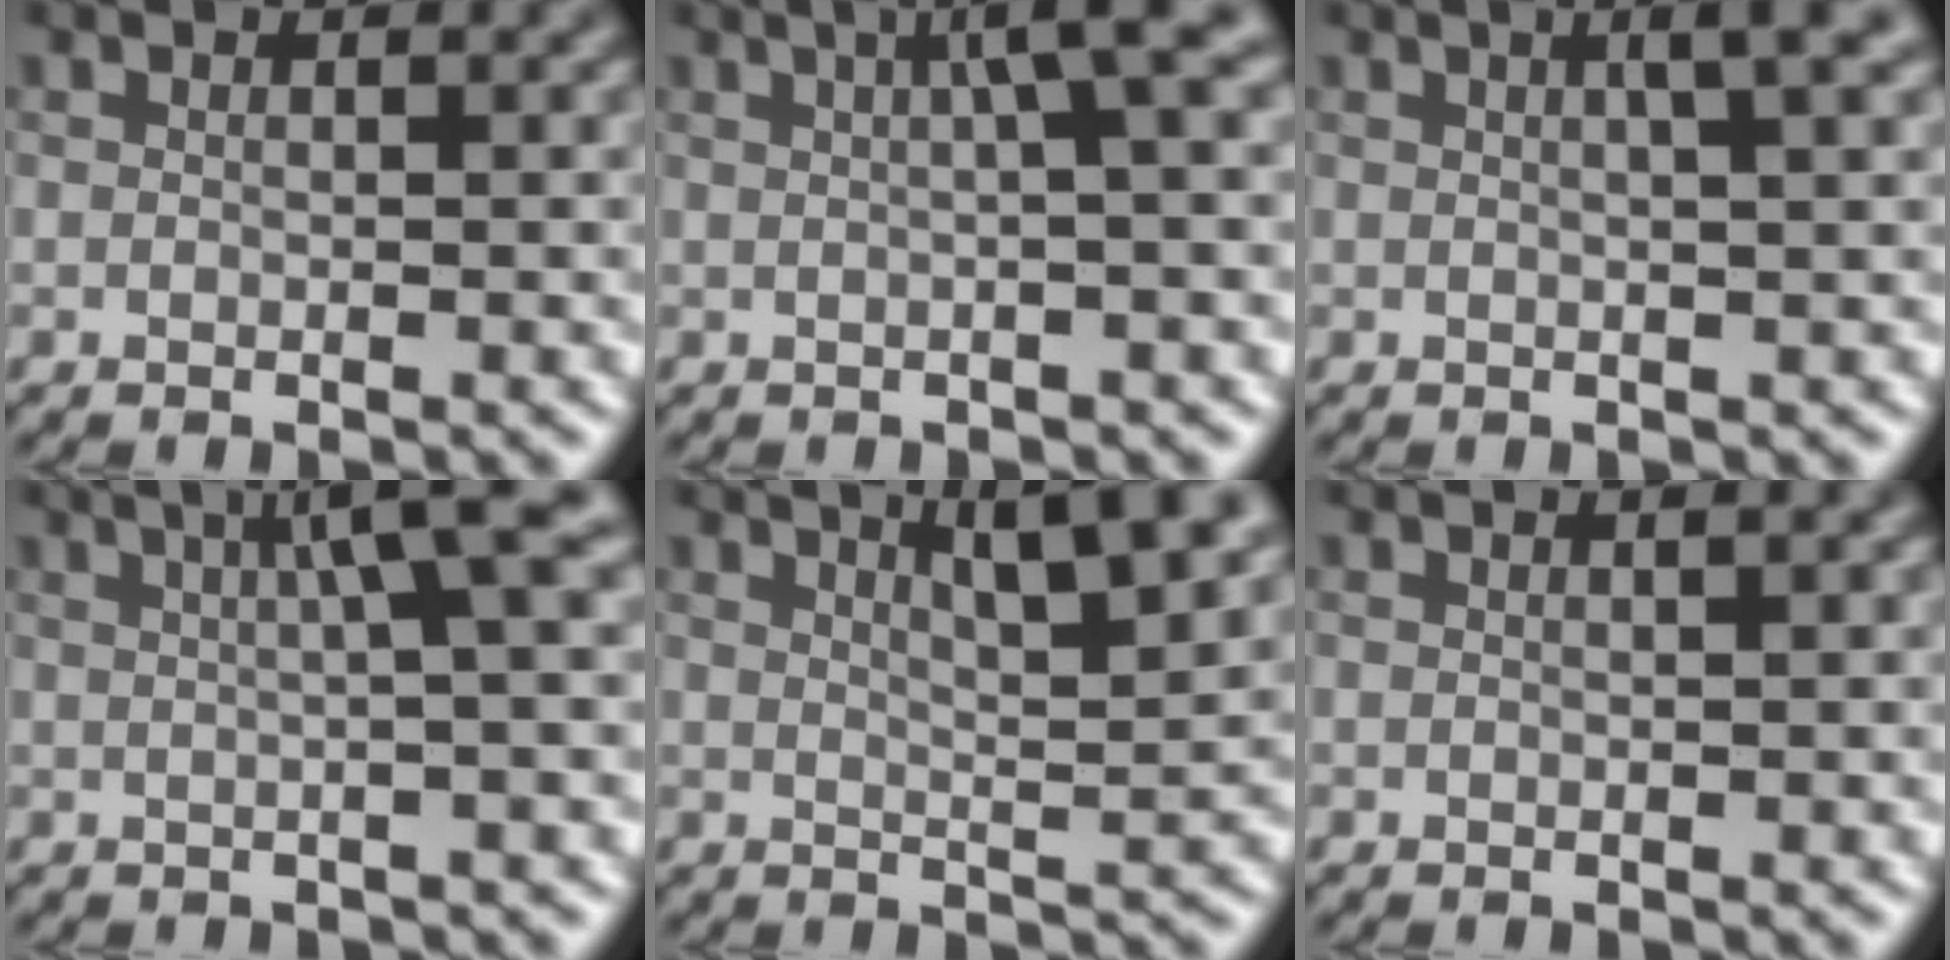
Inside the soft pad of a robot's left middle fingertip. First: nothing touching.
{"total": 4.5, "force": [1.1, 0.7, 4.3], "torque": [-0.056, 0.018, 0.016]}
{"total": 3.1, "force": [1.1, 0.6, 2.9], "torque": [-0.033, 0.011, 0.014]}
{"total": 5.4, "force": [1.5, 0.8, 5.1], "torque": [-0.070, 0.019, 0.024]}
{"total": 6.5, "force": [3.6, 1.4, 5.3], "torque": [-0.060, 0.013, 0.049]}
{"total": 0.7, "force": [0.2, 0.2, 0.7], "torque": [-0.006, 0.005, 0.001]}